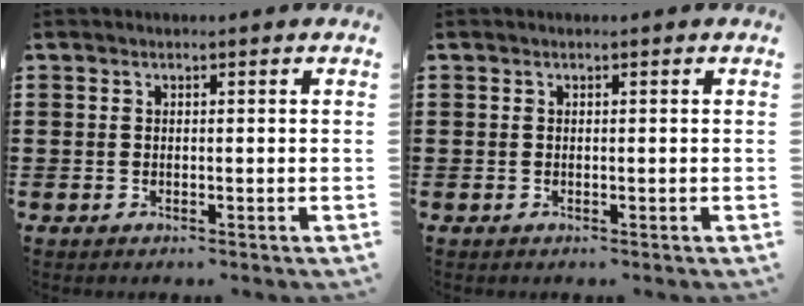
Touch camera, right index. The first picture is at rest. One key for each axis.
{"total": 0.0}